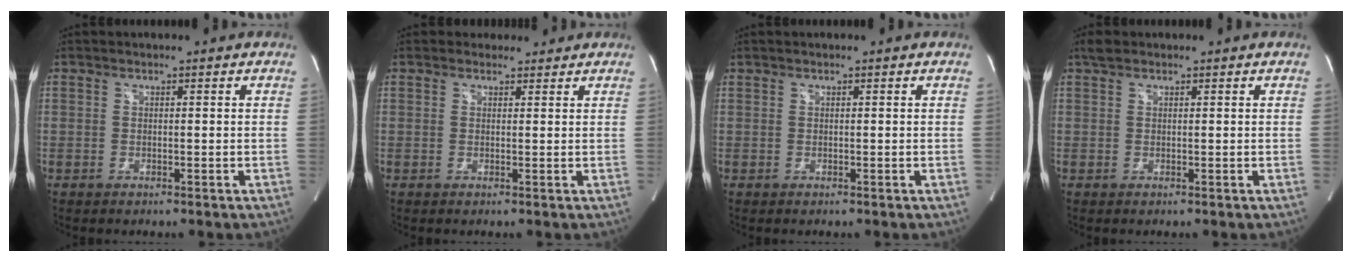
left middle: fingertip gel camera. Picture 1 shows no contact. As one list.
[{"total": 2.2, "force": [1.9, 1.1, -0.1], "torque": [0.002, 0.011, 0.022]}, {"total": 0.0}, {"total": 1.4, "force": [1.1, 0.6, 0.6], "torque": [-0.016, 0.013, 0.021]}]